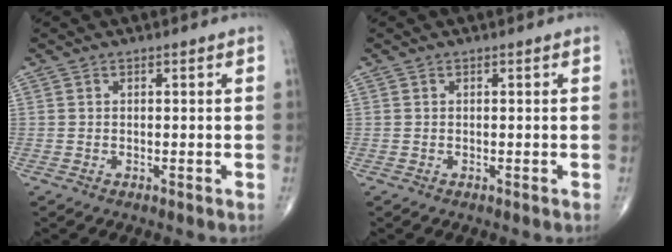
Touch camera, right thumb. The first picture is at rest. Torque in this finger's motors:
{"motor_torque": [0.03, 0.02, 0.00, 0.00, 0.00]}